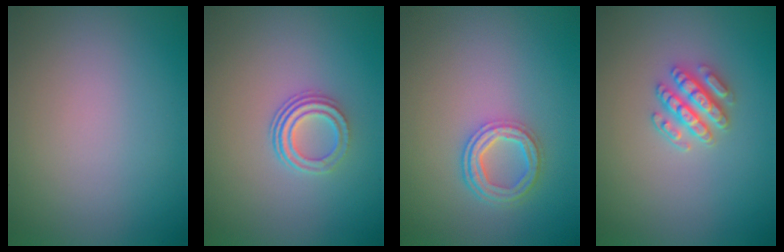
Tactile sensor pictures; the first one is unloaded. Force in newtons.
{"total": 3.0, "press": 2.2, "slide": 2.0}
{"total": 3.8, "press": 2.9, "slide": 2.4}
{"total": 3.5, "press": 3.1, "slide": 1.5}